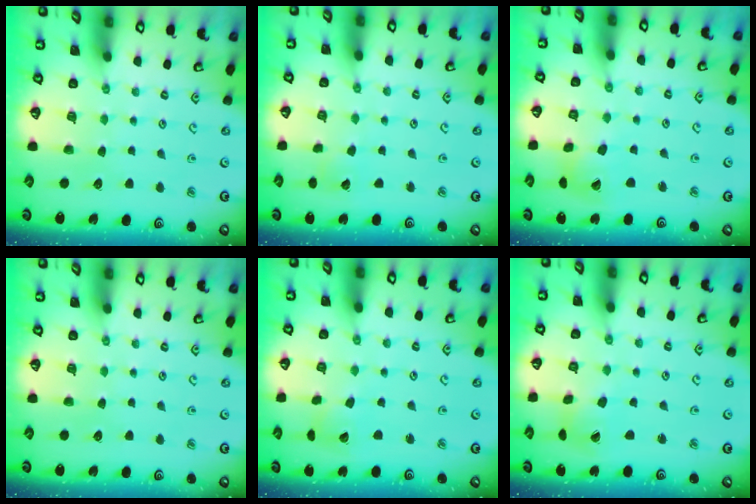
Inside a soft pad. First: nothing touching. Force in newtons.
{"total": 2.8, "press": 2.8, "slide": 0.2}
{"total": 9.8, "press": 9.7, "slide": 1.1}
{"total": 0.0}
{"total": 3.9, "press": 3.8, "slide": 0.5}
{"total": 3.6, "press": 3.6, "slide": 0.4}